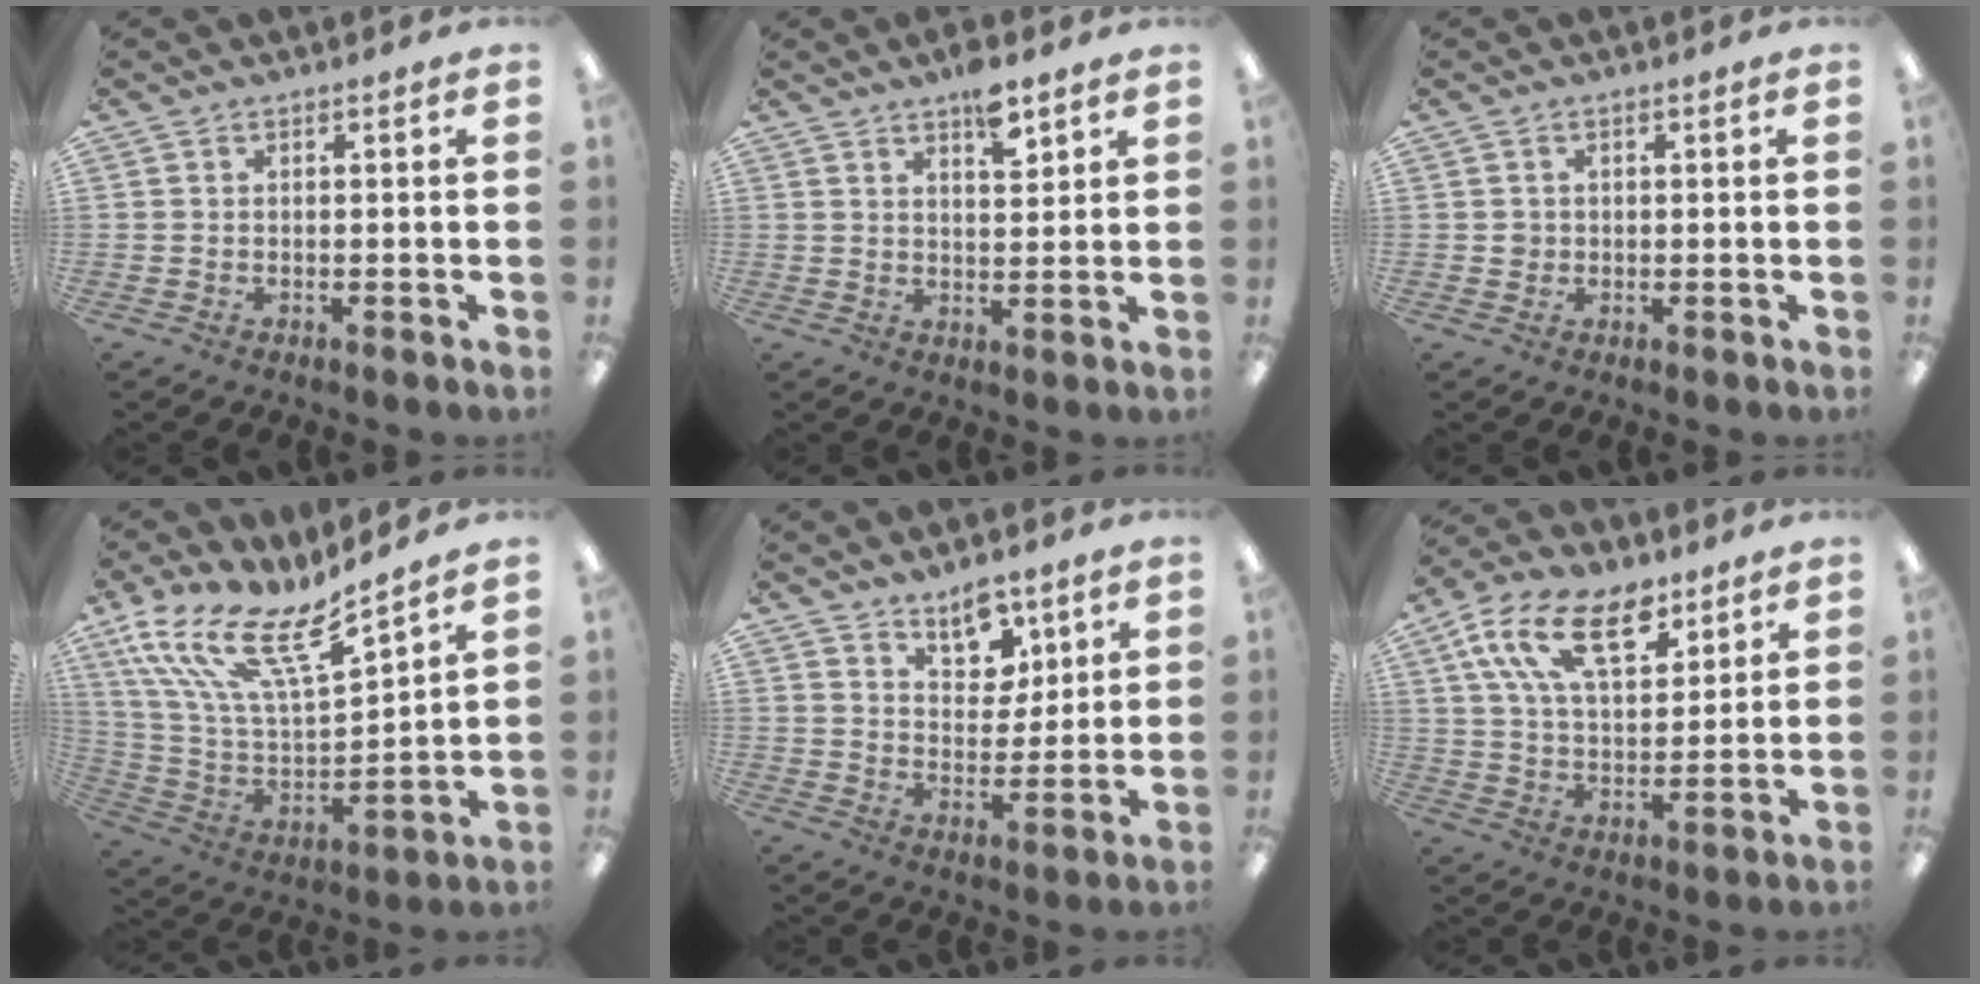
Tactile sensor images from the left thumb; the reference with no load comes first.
{"total": 7.1, "force": [4.9, 2.7, 4.4], "torque": [-0.057, -0.027, 0.079]}
{"total": 1.7, "force": [0.1, 1.6, 0.4], "torque": [-0.010, 0.007, -0.001]}
{"total": 18.8, "force": [12.8, 5.5, 12.6], "torque": [-0.258, -0.081, 0.223]}
{"total": 9.2, "force": [6.8, 5.1, 3.5], "torque": [-0.036, -0.043, 0.122]}
{"total": 17.4, "force": [9.7, 9.3, 11.1], "torque": [-0.192, -0.024, 0.173]}